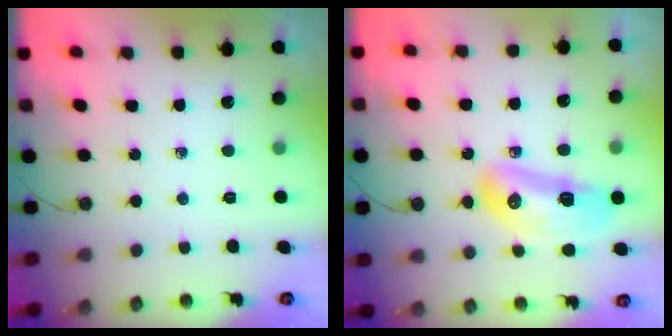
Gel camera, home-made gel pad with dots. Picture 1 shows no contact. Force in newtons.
{"total": 14.8, "press": 14.7, "slide": 1.7}